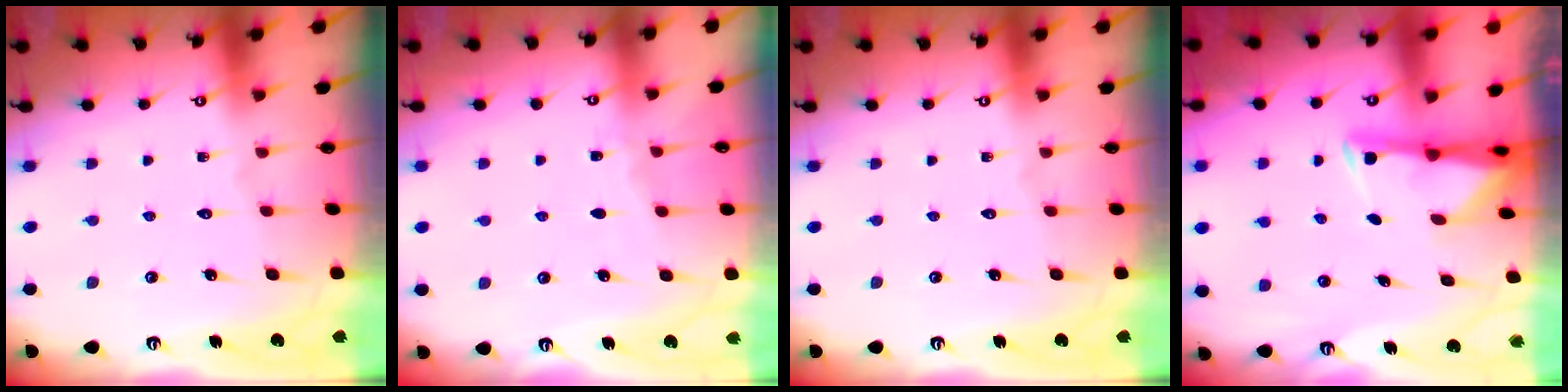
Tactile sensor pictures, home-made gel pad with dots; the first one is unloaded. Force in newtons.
{"total": 3.4, "press": 3.3, "slide": 0.4}
{"total": 0.0}
{"total": 2.9, "press": 2.9, "slide": 0.6}